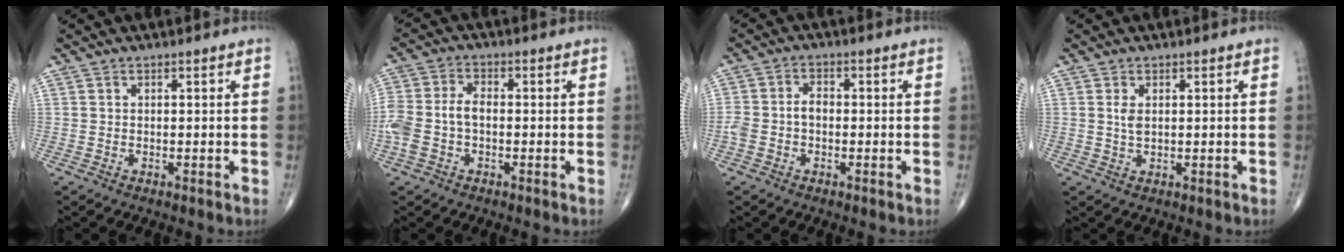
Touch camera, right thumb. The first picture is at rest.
{"total": 7.9, "force": [-1.5, 4.7, 6.1], "torque": [-0.151, 0.024, -0.032]}
{"total": 4.2, "force": [-0.9, 2.7, 3.1], "torque": [-0.069, 0.019, -0.019]}
{"total": 1.8, "force": [0.5, 0.9, 1.5], "torque": [-0.030, -0.002, 0.012]}